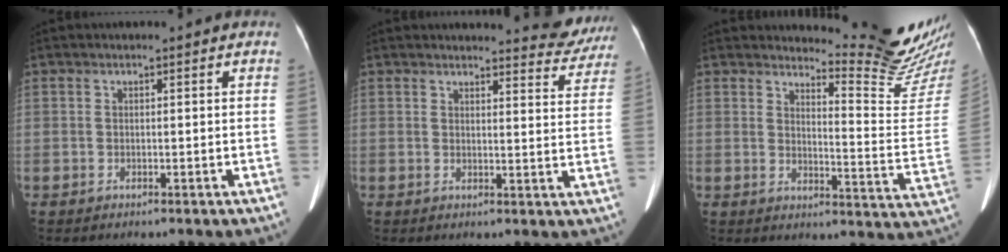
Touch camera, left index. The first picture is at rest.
{"total": 7.4, "force": [7.3, 1.2, 0.5], "torque": [0.013, -0.031, 0.065]}
{"total": 13.8, "force": [13.5, -2.0, 1.9], "torque": [-0.023, -0.133, 0.155]}